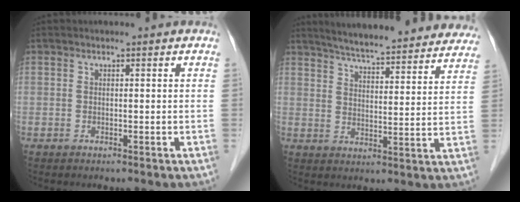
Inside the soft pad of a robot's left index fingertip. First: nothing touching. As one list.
[{"total": 24.7, "force": [22.7, 3.4, 9.3], "torque": [-0.134, -0.021, 0.286]}]